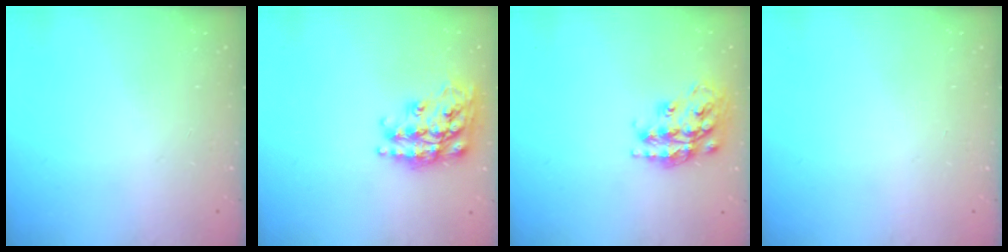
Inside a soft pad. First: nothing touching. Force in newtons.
{"total": 20.4, "press": 20.4, "slide": 1.4}
{"total": 18.0, "press": 17.9, "slide": 1.2}
{"total": 0.0}